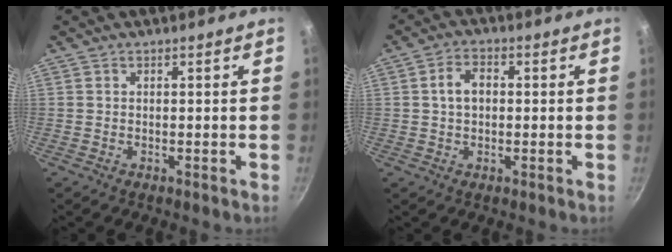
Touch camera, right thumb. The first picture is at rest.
{"total": 4.7, "force": [0.3, 3.3, 3.4], "torque": [-0.049, 0.015, 0.002]}